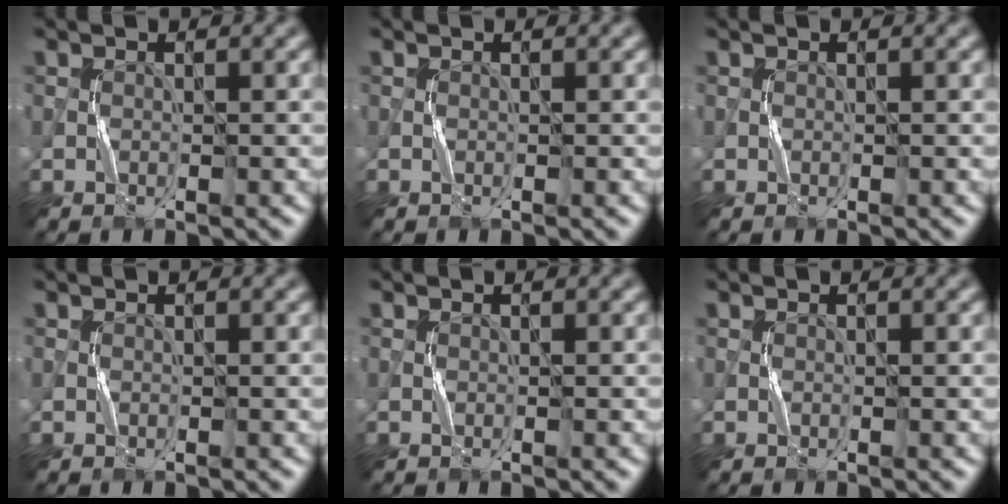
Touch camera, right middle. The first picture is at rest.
{"total": 0.0}
{"total": 0.0}
{"total": 0.0}
{"total": 0.0}
{"total": 0.0}